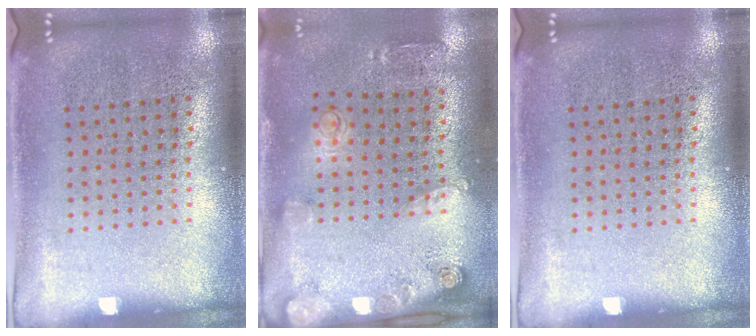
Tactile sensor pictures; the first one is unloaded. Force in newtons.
{"total": 1.8, "press": 1.4, "slide": 1.1}
{"total": 0.0}